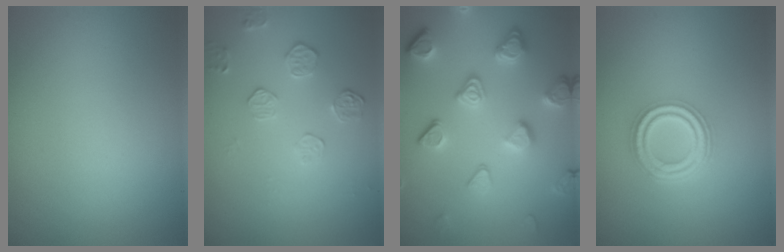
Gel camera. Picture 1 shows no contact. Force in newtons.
{"total": 1.8, "press": 1.2, "slide": 1.3}
{"total": 5.0, "press": 4.2, "slide": 2.8}
{"total": 3.8, "press": 3.0, "slide": 2.4}